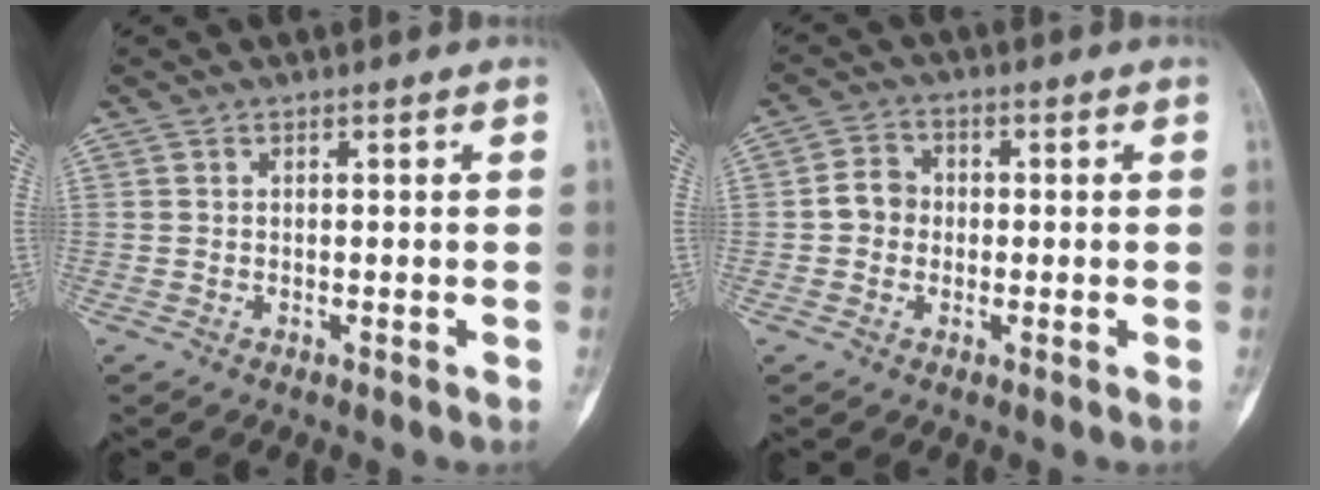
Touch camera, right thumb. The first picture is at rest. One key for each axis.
{"total": 4.5, "fx": -0.4, "fy": 4.0, "fz": 2.1, "tx": -0.023, "ty": 0.014, "tz": -0.014}